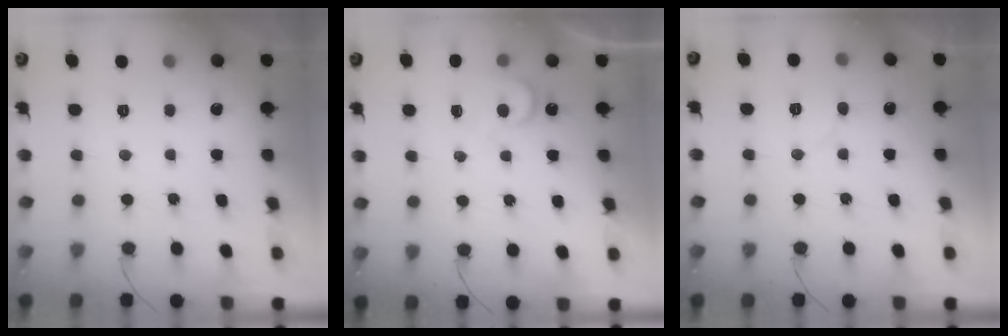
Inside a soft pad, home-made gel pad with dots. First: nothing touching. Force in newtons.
{"total": 5.8, "press": 5.8, "slide": 0.6}
{"total": 5.5, "press": 5.5, "slide": 0.7}